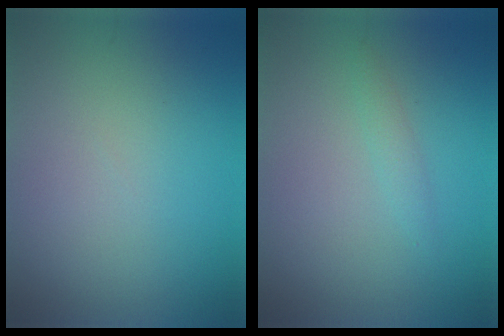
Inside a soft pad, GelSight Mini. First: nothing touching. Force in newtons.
{"total": 1.0, "press": 1.0, "slide": 0.1}